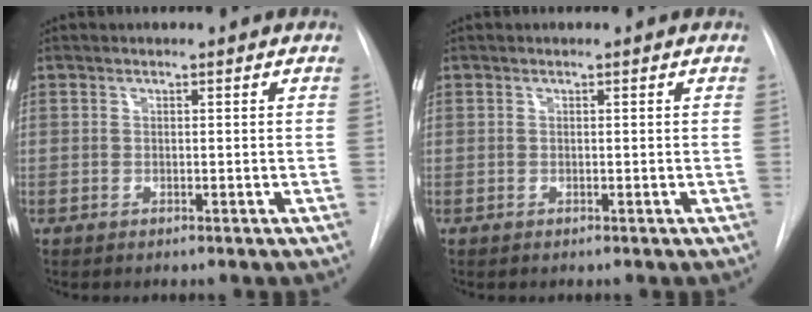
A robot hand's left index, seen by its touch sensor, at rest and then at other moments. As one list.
[{"total": 0.0}]